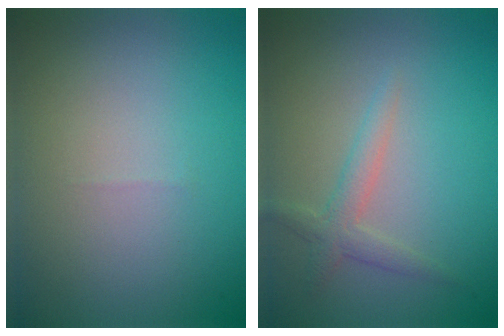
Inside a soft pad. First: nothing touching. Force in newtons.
{"total": 1.9, "press": 1.9, "slide": 0.1}